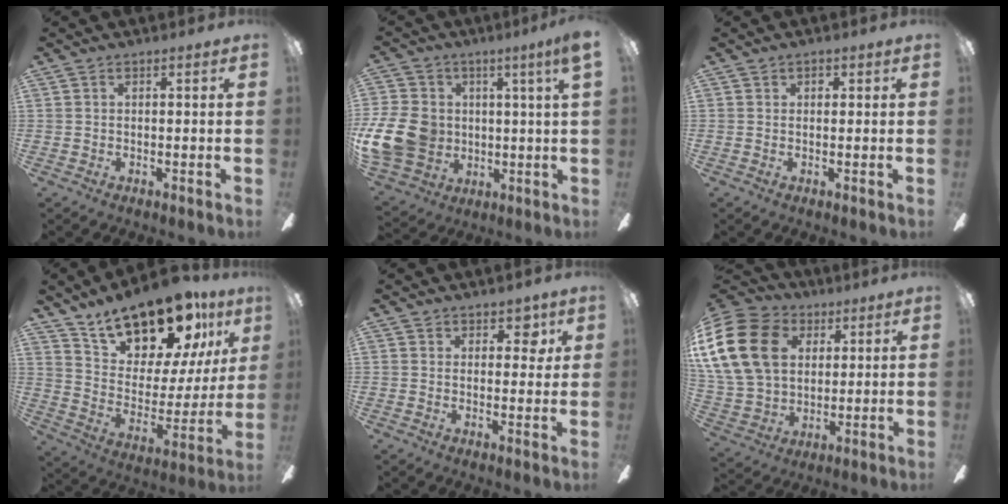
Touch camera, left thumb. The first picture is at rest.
{"total": 15.2, "force": [1.5, 10.2, 11.1], "torque": [-0.240, -0.006, 0.027]}
{"total": 1.3, "force": [0.5, 0.8, 0.9], "torque": [-0.012, 0.001, 0.006]}
{"total": 19.9, "force": [16.5, 7.6, 8.1], "torque": [-0.135, -0.114, 0.288]}
{"total": 4.3, "force": [2.6, 2.5, 2.3], "torque": [-0.019, -0.006, 0.041]}
{"total": 21.4, "force": [6.7, 16.1, 12.4], "torque": [-0.279, -0.008, 0.124]}